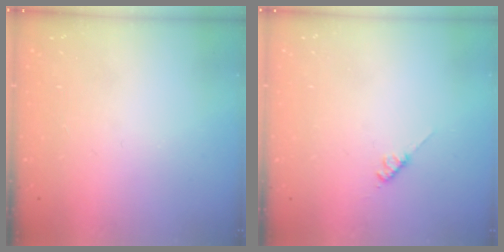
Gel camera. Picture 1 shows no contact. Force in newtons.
{"total": 2.8, "press": 2.8, "slide": 0.5}